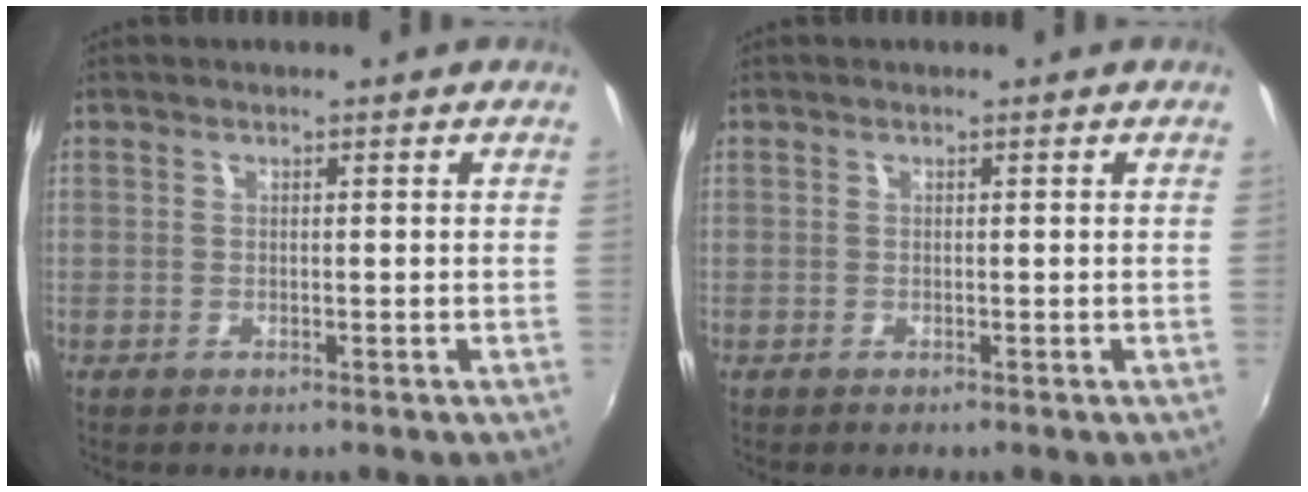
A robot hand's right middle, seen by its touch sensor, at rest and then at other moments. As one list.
[{"total": 0.0}]